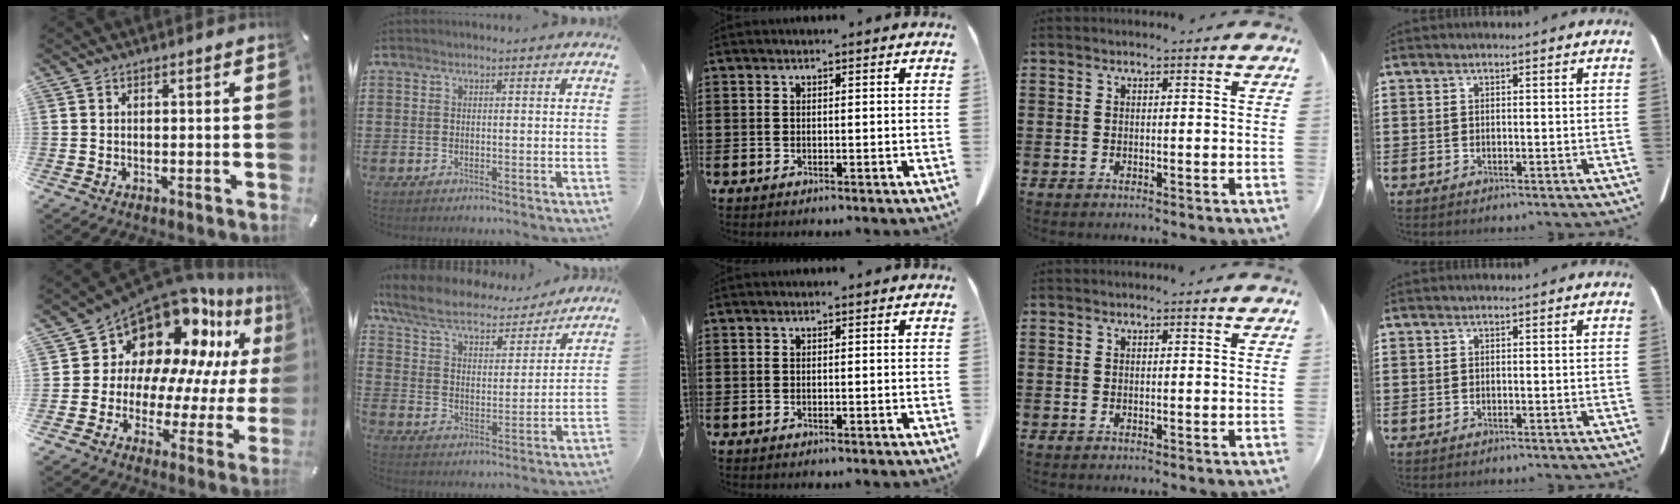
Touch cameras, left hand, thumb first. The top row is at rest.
{"thumb": {"total": 17.2, "force": [12.5, 10.4, 5.6], "torque": [-0.082, -0.130, 0.225]}, "index": {"total": 7.7, "force": [6.7, 1.7, 3.4], "torque": [-0.094, -0.036, 0.114]}}